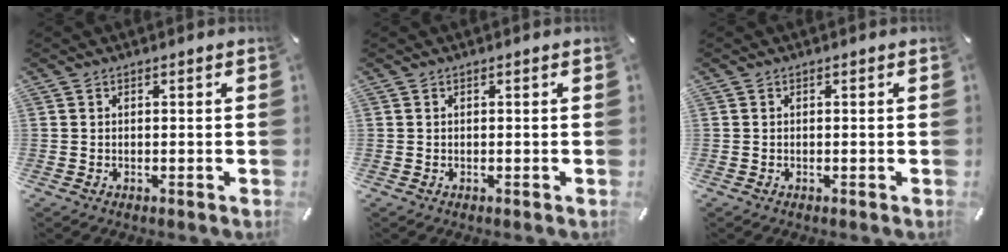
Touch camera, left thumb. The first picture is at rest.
{"total": 0.0}
{"total": 0.0}